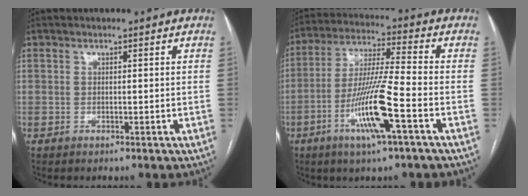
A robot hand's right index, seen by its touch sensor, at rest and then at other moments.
{"total": 12.6, "force": [-5.0, 0.1, 11.6], "torque": [-0.229, -0.010, -0.095]}